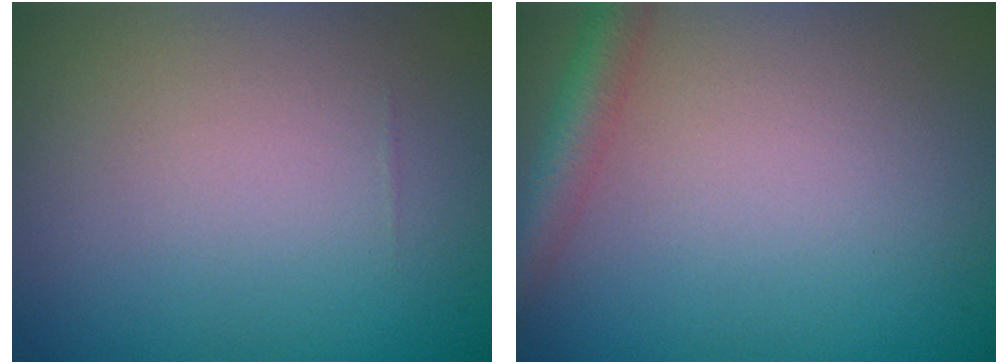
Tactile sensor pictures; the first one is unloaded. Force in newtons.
{"total": 3.0, "press": 3.0, "slide": 0.2}